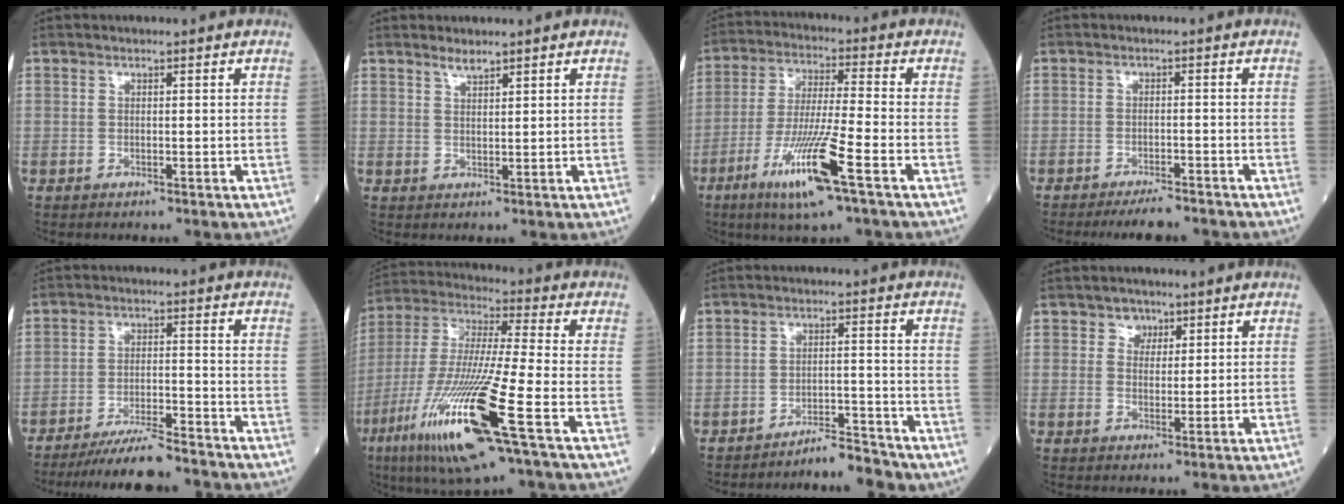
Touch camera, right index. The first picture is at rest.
{"total": 1.7, "force": [1.6, 0.1, 0.7], "torque": [-0.016, -0.001, 0.033]}
{"total": 12.8, "force": [-6.2, -0.1, 11.2], "torque": [-0.224, -0.025, -0.114]}
{"total": 4.7, "force": [-4.4, 0.5, 1.7], "torque": [-0.022, -0.009, -0.071]}
{"total": 9.2, "force": [-8.5, -0.1, 3.4], "torque": [-0.048, -0.015, -0.145]}
{"total": 20.8, "force": [-8.9, 0.8, 18.8], "torque": [-0.408, -0.046, -0.170]}
{"total": 5.1, "force": [-4.9, 0.7, 1.3], "torque": [-0.012, 0.001, -0.079]}
{"total": 2.6, "force": [1.5, 2.0, 0.6], "torque": [-0.004, 0.003, 0.020]}